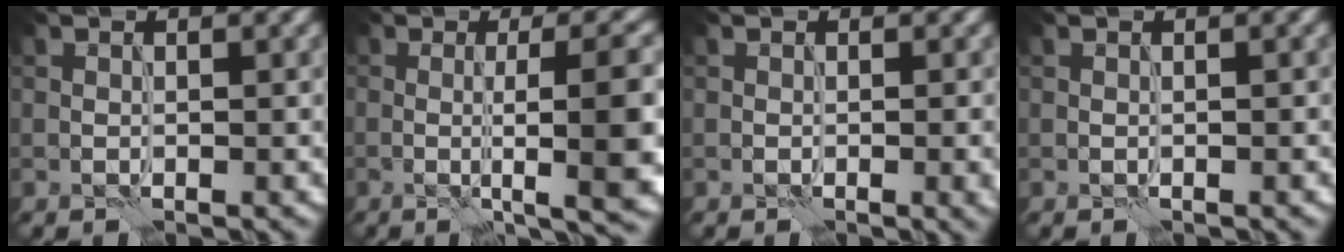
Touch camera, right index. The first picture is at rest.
{"total": 11.2, "force": [-1.8, 2.7, 10.7], "torque": [-0.113, 0.011, -0.012]}
{"total": 2.1, "force": [-0.2, 0.8, 1.9], "torque": [-0.009, 0.005, -0.002]}
{"total": 0.9, "force": [0.0, 0.3, 0.8], "torque": [-0.005, 0.003, -0.004]}